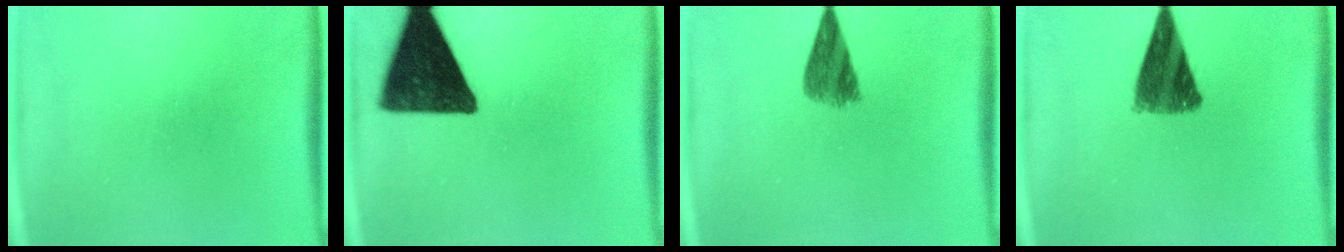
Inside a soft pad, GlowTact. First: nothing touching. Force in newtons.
{"total": 16.7}
{"total": 5.3}
{"total": 9.6}